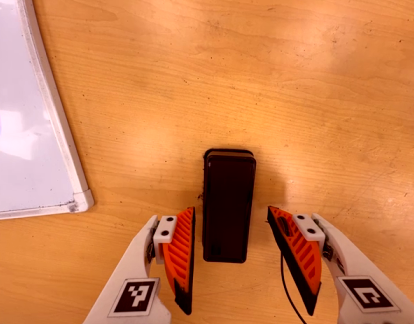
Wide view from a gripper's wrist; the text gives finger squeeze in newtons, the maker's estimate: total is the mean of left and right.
{"total": 0.0}